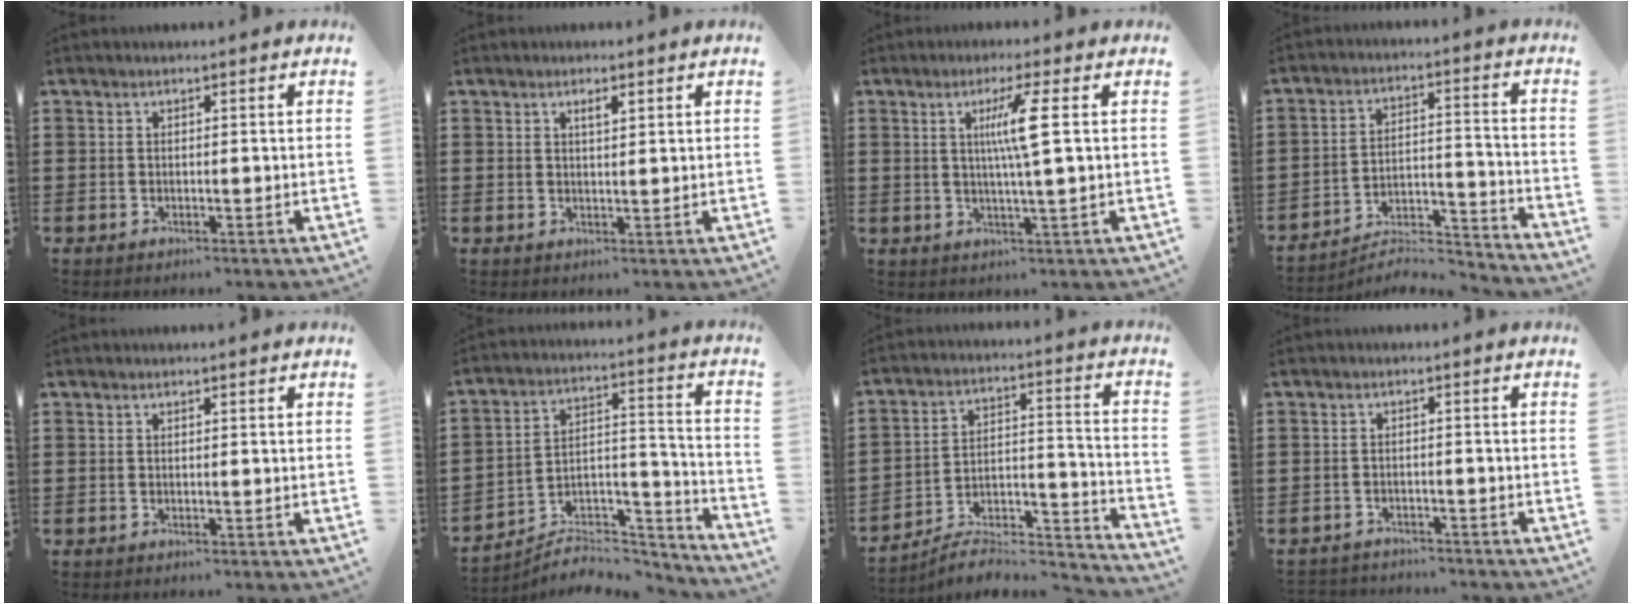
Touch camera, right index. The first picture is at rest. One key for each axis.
{"total": 1.3, "fx": 0.6, "fy": 0.4, "fz": 1.2, "tx": -0.015, "ty": -0.001, "tz": 0.006}
{"total": 5.8, "fx": 1.3, "fy": -0.6, "fz": 5.7, "tx": -0.112, "ty": -0.004, "tz": 0.014}
{"total": 5.8, "fx": -5.5, "fy": 0.9, "fz": 1.7, "tx": -0.025, "ty": 0.002, "tz": -0.109}
{"total": 0.0}
{"total": 6.6, "fx": -6.1, "fy": 2.0, "fz": 1.7, "tx": -0.019, "ty": 0.011, "tz": -0.117}
{"total": 6.9, "fx": -6.1, "fy": 2.0, "fz": 2.3, "tx": -0.036, "ty": 0.005, "tz": -0.120}
{"total": 2.0, "fx": -2.0, "fy": 0.2, "fz": -0.4, "tx": 0.002, "ty": 0.002, "tz": -0.046}